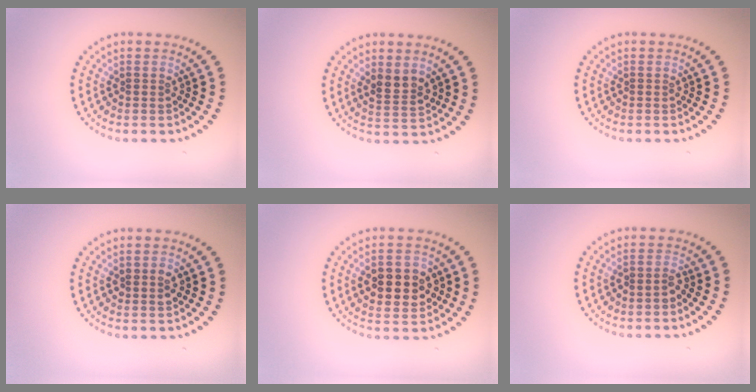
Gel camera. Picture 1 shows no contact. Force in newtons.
{"total": 2.5, "press": 2.3, "slide": 1.0}
{"total": 0.0}
{"total": 1.4, "press": 1.3, "slide": 0.2}
{"total": 4.9, "press": 4.9, "slide": 0.4}
{"total": 1.3, "press": 1.1, "slide": 0.7}